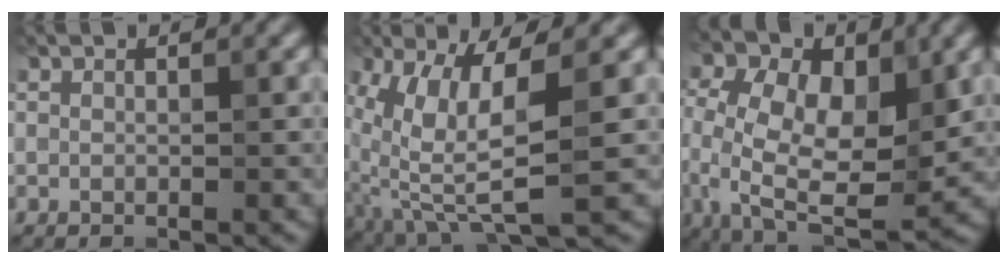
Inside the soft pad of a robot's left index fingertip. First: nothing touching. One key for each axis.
{"total": 7.4, "fx": -0.4, "fy": 2.2, "fz": 7.1, "tx": -0.162, "ty": -0.017, "tz": 0.009}
{"total": 10.6, "fx": -0.2, "fy": 6.7, "fz": 8.3, "tx": -0.167, "ty": -0.013, "tz": 0.004}